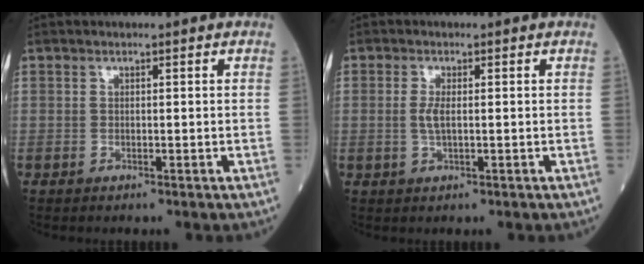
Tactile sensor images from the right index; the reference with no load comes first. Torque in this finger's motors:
{"motor_torque": [0.50, 0.07, 0.04, 0.01]}